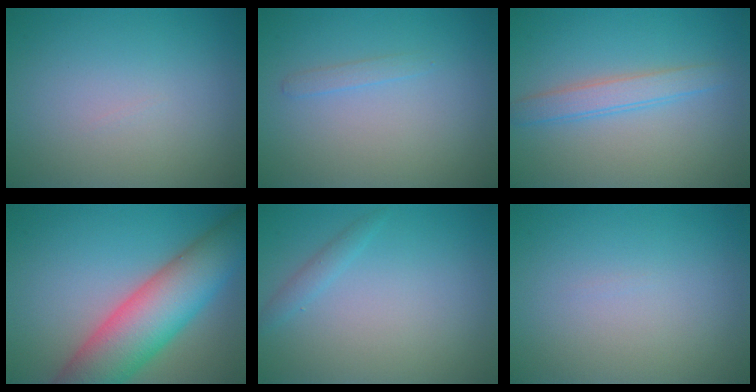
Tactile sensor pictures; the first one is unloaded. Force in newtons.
{"total": 0.8, "press": 0.8, "slide": 0.0}
{"total": 2.5, "press": 2.5, "slide": 0.0}
{"total": 10.3, "press": 10.3, "slide": 0.7}
{"total": 1.1, "press": 1.1, "slide": 0.1}
{"total": 0.0}